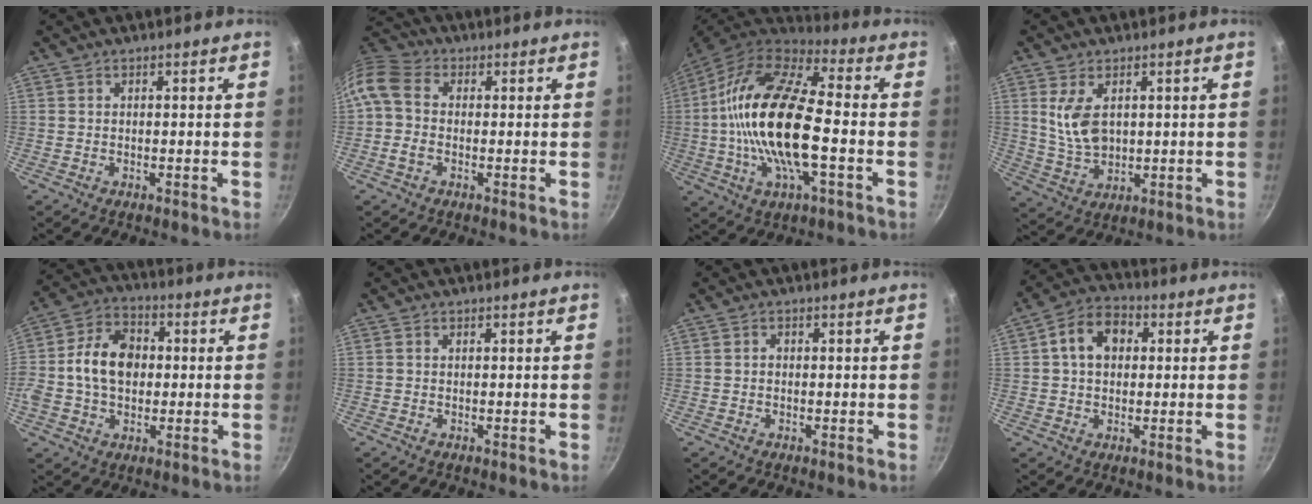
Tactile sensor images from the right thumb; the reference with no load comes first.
{"total": 9.2, "force": [-0.1, 6.6, 6.3], "torque": [-0.136, 0.025, -0.020]}
{"total": 22.1, "force": [-2.2, 8.8, 20.2], "torque": [-0.384, 0.027, -0.058]}
{"total": 8.1, "force": [2.1, 4.9, 6.2], "torque": [-0.107, -0.021, 0.050]}
{"total": 15.0, "force": [0.3, 11.0, 10.2], "torque": [-0.153, 0.027, -0.013]}
{"total": 0.0}
{"total": 0.8, "force": [0.0, 0.7, 0.4], "torque": [-0.008, 0.005, -0.001]}
{"total": 9.5, "force": [1.9, 6.9, 6.2], "torque": [-0.080, 0.020, 0.016]}